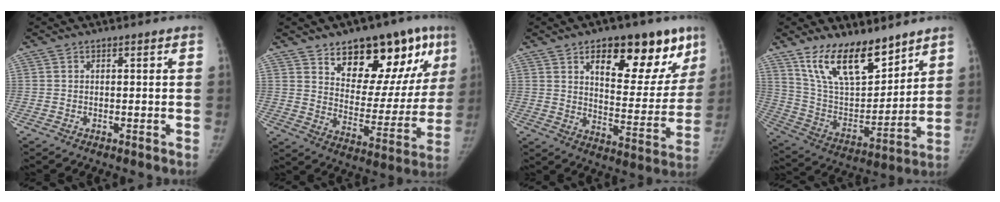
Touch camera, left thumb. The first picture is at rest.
{"total": 21.6, "force": [11.9, 10.9, 14.3], "torque": [-0.136, -0.049, 0.179]}
{"total": 20.3, "force": [11.2, 9.7, 14.0], "torque": [-0.126, -0.045, 0.162]}
{"total": 17.8, "force": [12.6, 7.7, 9.9], "torque": [-0.128, -0.075, 0.241]}